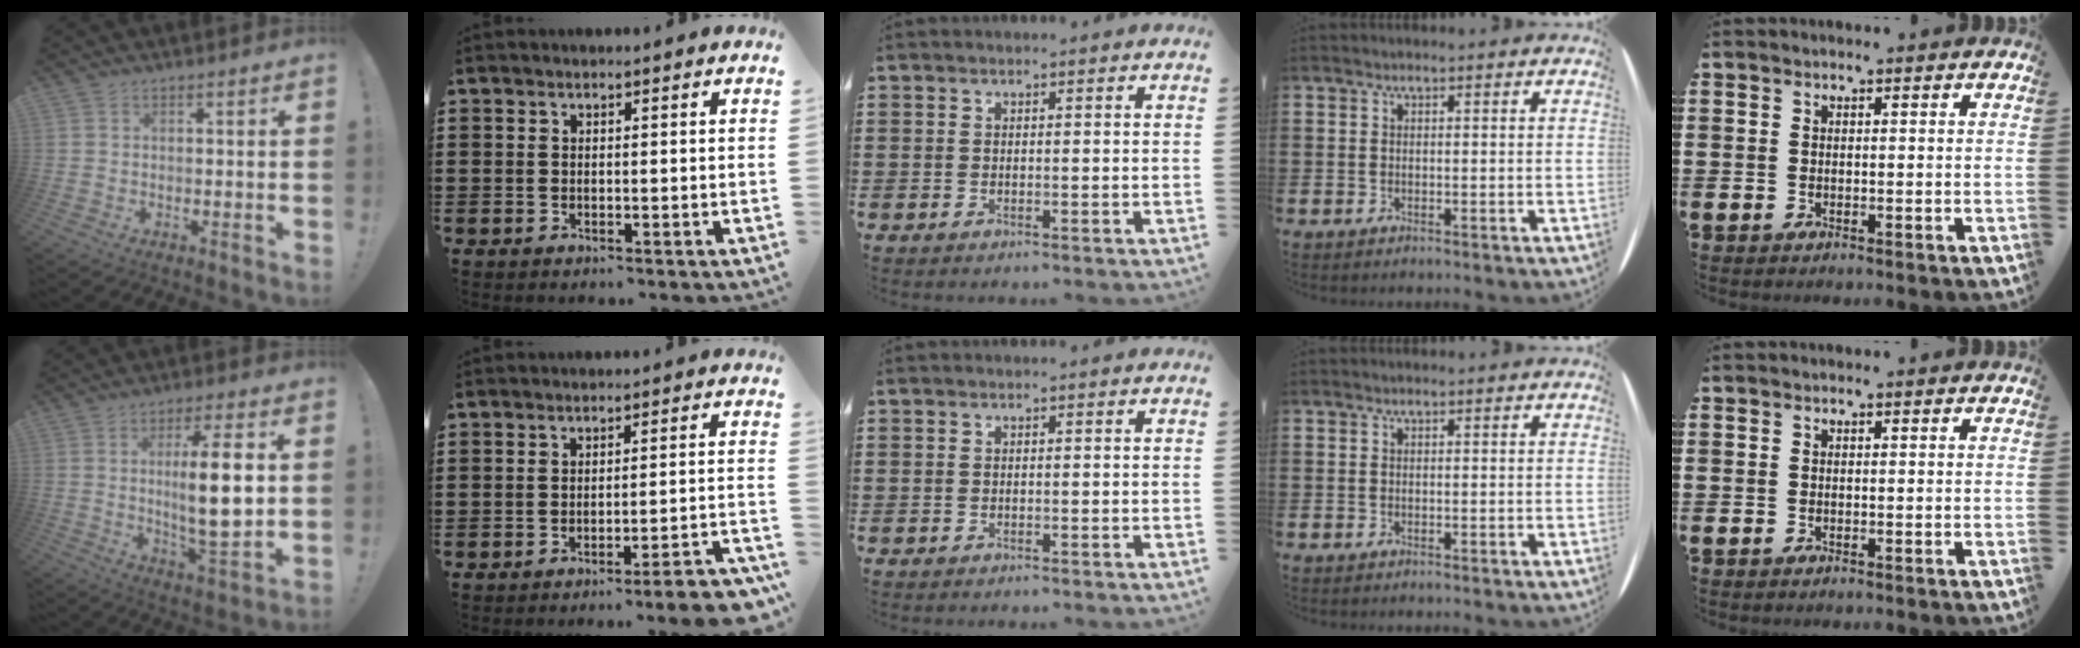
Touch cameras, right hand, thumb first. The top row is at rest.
{"thumb": {"total": 14.2, "force": [1.4, 3.0, 13.8], "torque": [-0.243, -0.012, 0.011]}, "index": {"total": 3.9, "force": [-3.3, -0.1, 2.2], "torque": [-0.037, -0.010, -0.062]}}